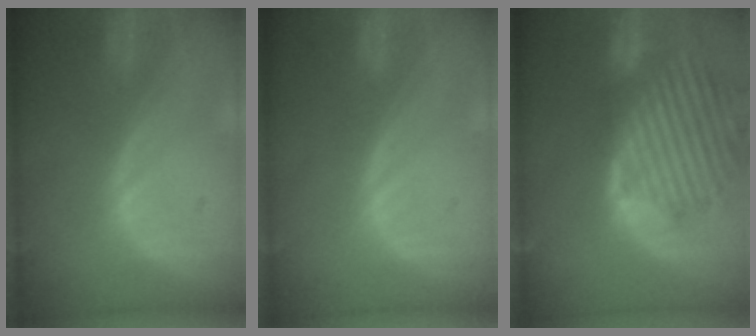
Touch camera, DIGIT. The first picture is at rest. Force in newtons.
{"total": 0.0}
{"total": 13.7, "press": 11.8, "slide": 7.0}